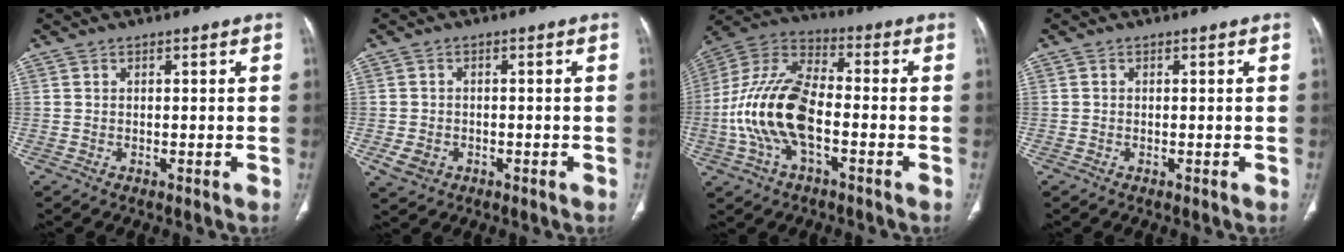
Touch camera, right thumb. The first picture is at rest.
{"total": 3.7, "force": [-1.3, 2.9, 1.8], "torque": [-0.030, 0.003, -0.014]}
{"total": 17.4, "force": [-3.7, 8.8, 14.6], "torque": [-0.305, 0.036, -0.071]}
{"total": 0.0}